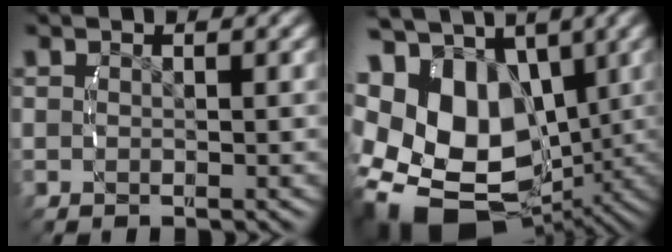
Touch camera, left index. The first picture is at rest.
{"total": 19.3, "force": [-3.2, 14.6, 12.2], "torque": [-0.256, -0.081, -0.028]}